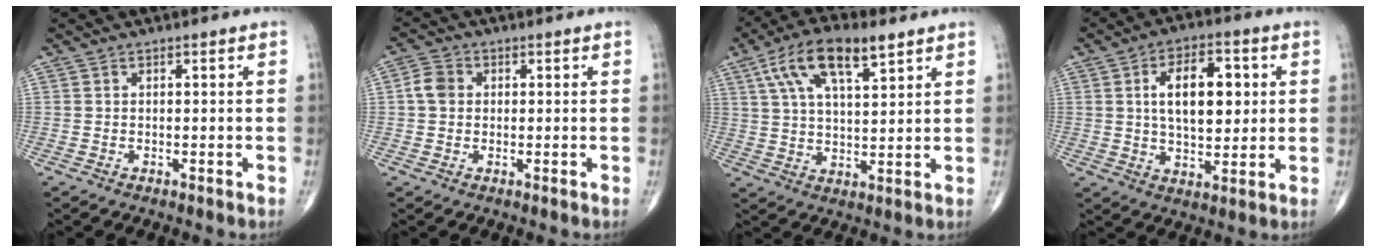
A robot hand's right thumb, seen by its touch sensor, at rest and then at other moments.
{"total": 3.8, "force": [0.3, 3.2, 2.1], "torque": [-0.034, 0.009, 0.000]}
{"total": 13.5, "force": [6.8, 5.3, 10.3], "torque": [-0.174, -0.007, 0.121]}
{"total": 12.7, "force": [2.4, 6.8, 10.4], "torque": [-0.137, -0.003, 0.040]}